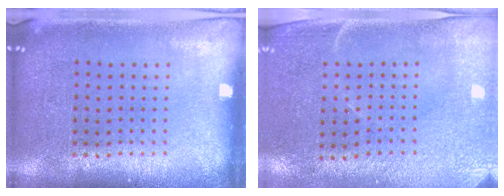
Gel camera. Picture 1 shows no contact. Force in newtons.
{"total": 2.9, "press": 2.5, "slide": 1.4}